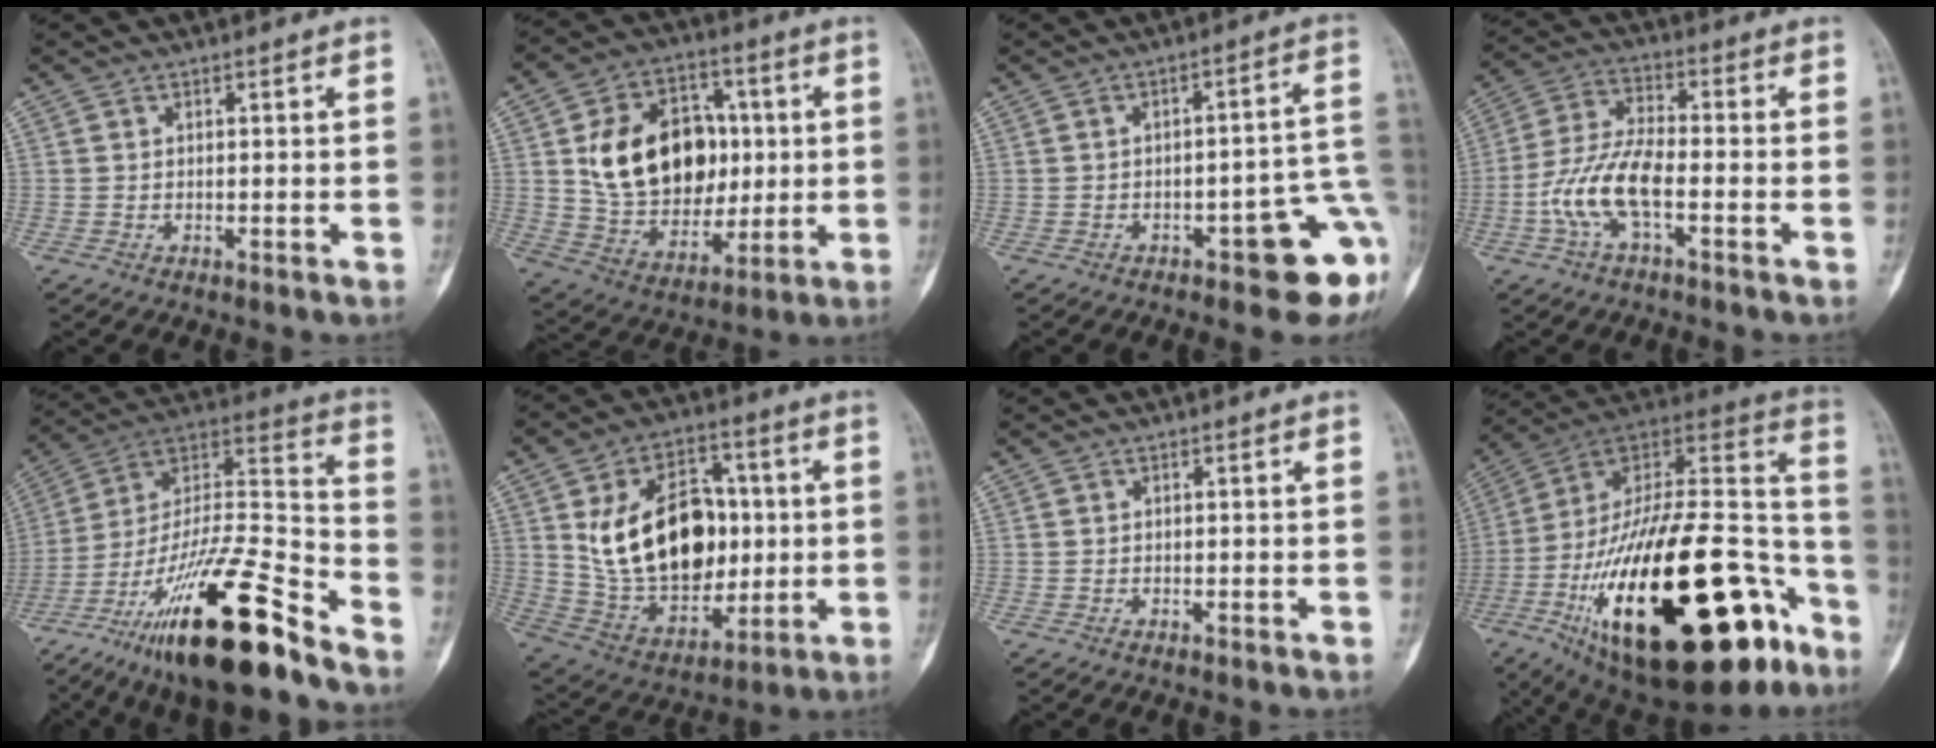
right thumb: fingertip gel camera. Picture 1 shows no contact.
{"total": 20.6, "force": [2.9, 14.9, 14.0], "torque": [-0.188, 0.004, 0.061]}
{"total": 12.3, "force": [-4.9, 4.1, 10.5], "torque": [-0.082, 0.035, -0.055]}
{"total": 10.4, "force": [-3.4, 3.8, 9.0], "torque": [-0.200, 0.033, -0.069]}
{"total": 26.6, "force": [-17.9, 5.5, 19.0], "torque": [-0.335, 0.074, -0.309]}
{"total": 23.0, "force": [2.6, 15.3, 17.0], "torque": [-0.250, 0.003, 0.064]}
{"total": 0.0}
{"total": 43.8, "force": [-18.3, 18.0, 35.5], "torque": [-0.545, 0.054, -0.288]}